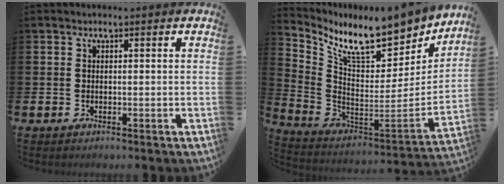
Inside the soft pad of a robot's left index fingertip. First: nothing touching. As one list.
[{"total": 10.9, "force": [9.1, 3.4, 4.8], "torque": [-0.104, -0.078, 0.154]}]